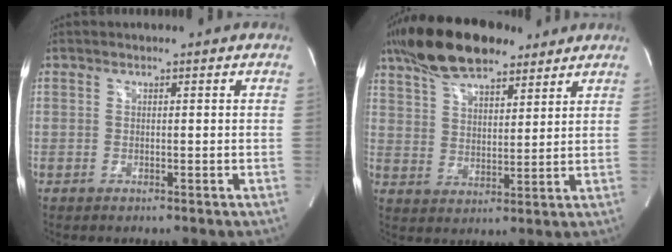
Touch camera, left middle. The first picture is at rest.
{"total": 15.0, "force": [11.3, 5.2, 8.4], "torque": [-0.168, 0.031, 0.200]}